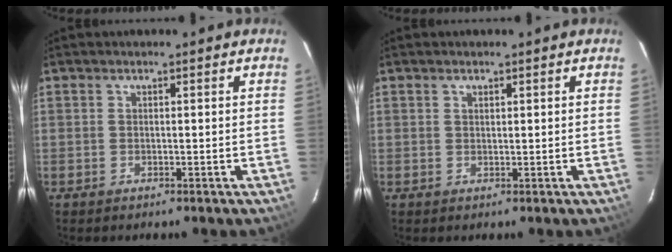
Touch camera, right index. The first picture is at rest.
{"total": 0.7, "force": [0.5, 0.4, 0.3], "torque": [-0.004, 0.002, 0.009]}